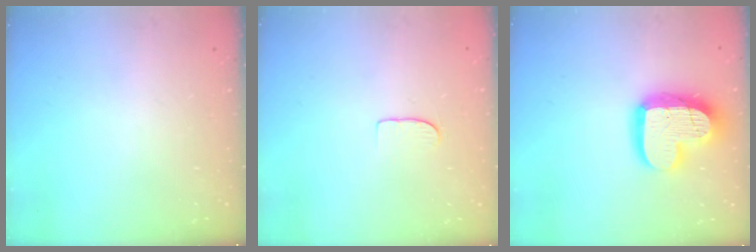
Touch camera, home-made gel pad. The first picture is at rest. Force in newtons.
{"total": 4.9, "press": 4.9, "slide": 0.3}
{"total": 17.1, "press": 17.0, "slide": 1.6}